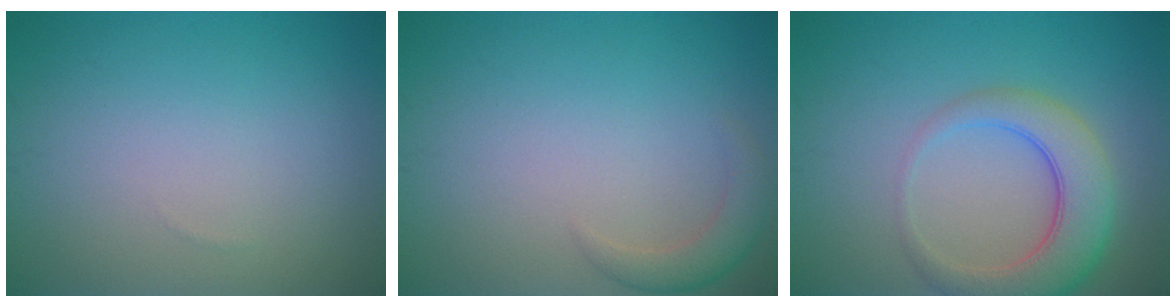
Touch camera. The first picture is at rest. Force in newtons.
{"total": 2.2, "press": 2.2, "slide": 0.2}
{"total": 5.6, "press": 5.6, "slide": 0.5}